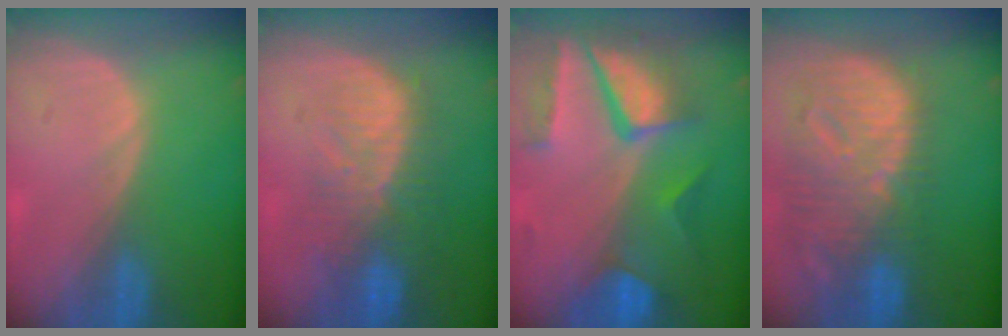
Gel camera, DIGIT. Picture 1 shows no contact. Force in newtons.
{"total": 10.3, "press": 8.8, "slide": 5.4}
{"total": 10.5, "press": 8.8, "slide": 5.7}
{"total": 12.7, "press": 10.9, "slide": 6.4}